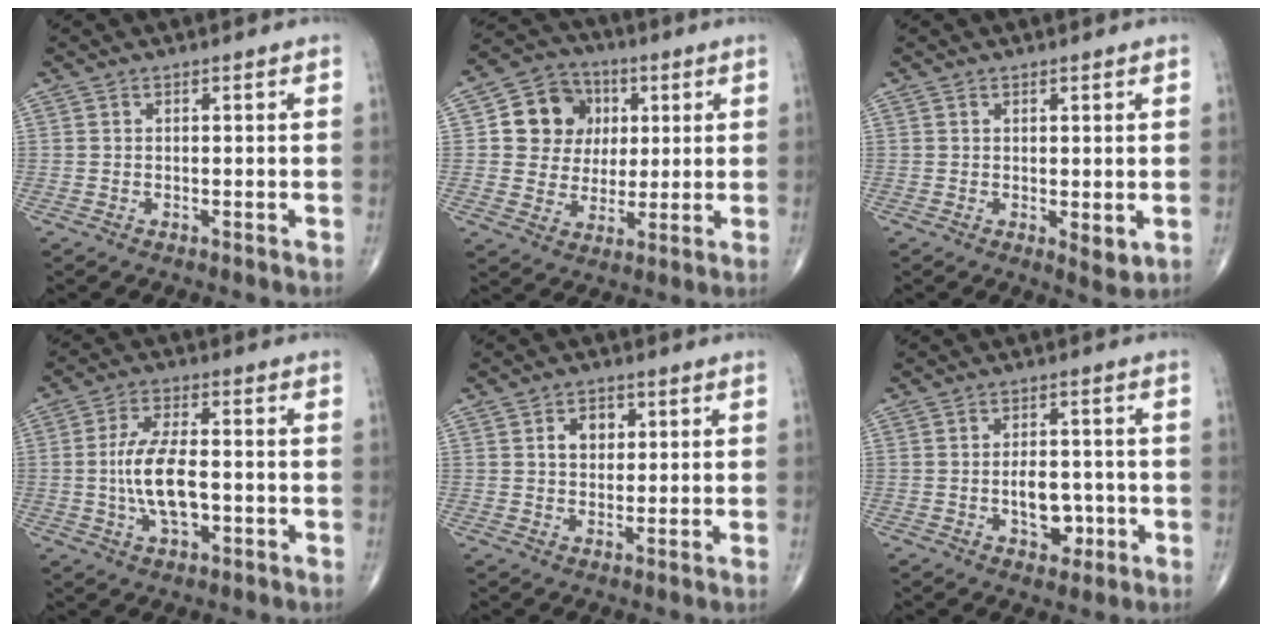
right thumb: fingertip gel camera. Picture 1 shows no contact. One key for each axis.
{"total": 12.0, "fx": 2.7, "fy": 10.8, "fz": 4.5, "tx": -0.032, "ty": 0.002, "tz": 0.046}
{"total": 2.8, "fx": 0.0, "fy": 1.2, "fz": 2.6, "tx": -0.035, "ty": -0.011, "tz": 0.004}
{"total": 10.0, "fx": -1.3, "fy": 4.6, "fz": 8.8, "tx": -0.172, "ty": 0.009, "tz": -0.025}
{"total": 4.6, "fx": 1.3, "fy": 3.5, "fz": 2.8, "tx": -0.022, "ty": -0.001, "tz": 0.019}
{"total": 6.6, "fx": -1.6, "fy": 4.2, "fz": 4.8, "tx": -0.048, "ty": 0.013, "tz": -0.019}